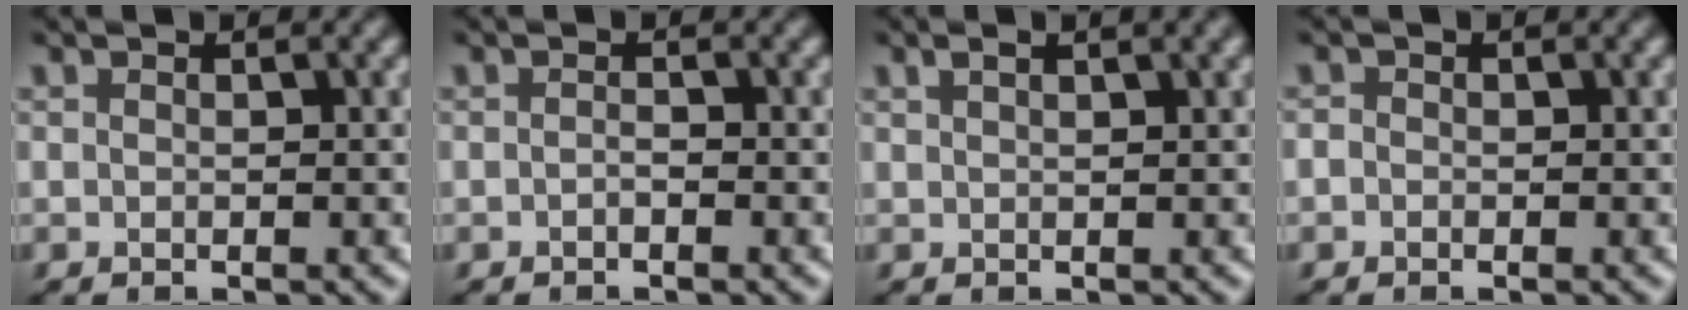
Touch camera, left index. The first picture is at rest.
{"total": 0.6, "force": [-0.4, 0.1, 0.3], "torque": [-0.010, 0.002, -0.007]}
{"total": 2.1, "force": [1.3, 0.4, 1.6], "torque": [-0.028, 0.007, 0.024]}
{"total": 0.7, "force": [-0.1, 0.6, 0.3], "torque": [-0.006, 0.002, -0.009]}